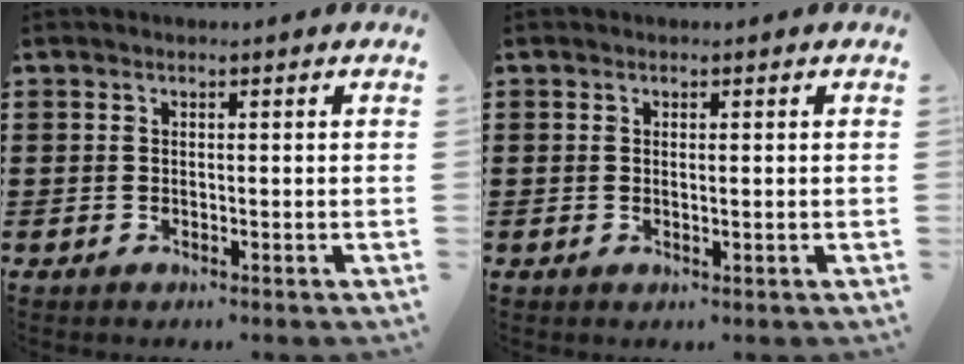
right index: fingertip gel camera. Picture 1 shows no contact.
{"total": 0.5, "force": [0.1, 0.0, 0.5], "torque": [-0.010, -0.003, 0.001]}